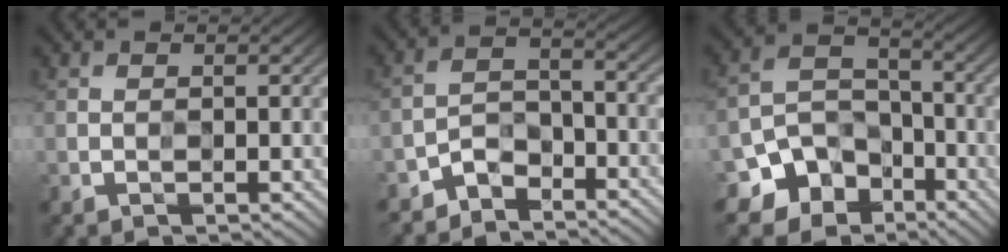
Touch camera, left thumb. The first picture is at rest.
{"total": 5.6, "force": [-4.9, 2.2, 1.8], "torque": [-0.030, 0.000, -0.105]}
{"total": 10.5, "force": [-7.0, 7.0, 3.4], "torque": [-0.082, -0.008, -0.125]}